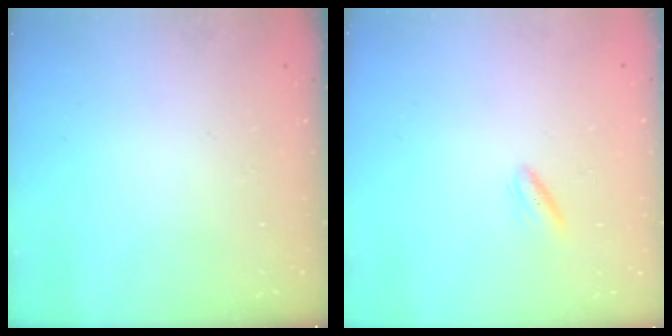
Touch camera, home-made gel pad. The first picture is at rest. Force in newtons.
{"total": 3.3, "press": 3.1, "slide": 1.2}